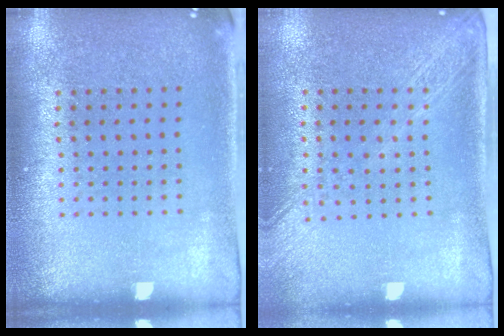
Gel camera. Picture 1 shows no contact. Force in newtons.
{"total": 1.8, "press": 1.5, "slide": 1.0}